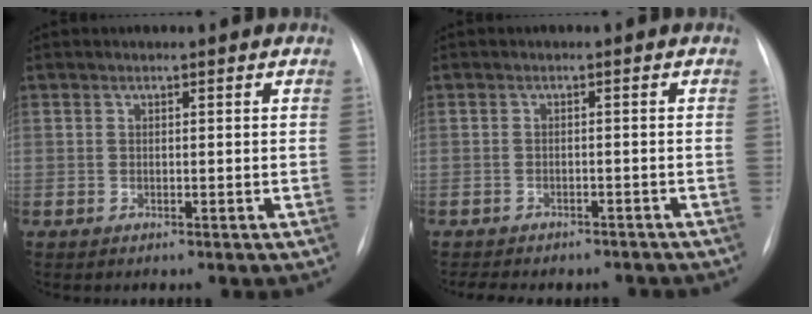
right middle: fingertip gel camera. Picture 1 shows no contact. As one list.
[{"total": 8.8, "force": [-7.7, 3.3, 2.9], "torque": [-0.047, 0.007, -0.090]}]